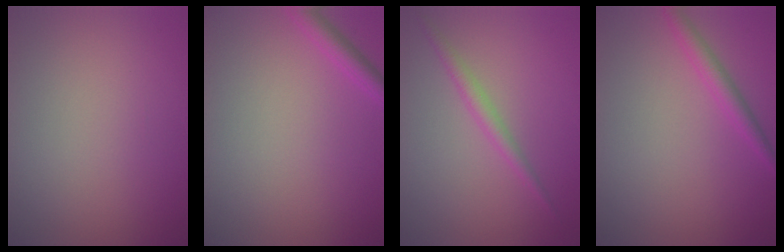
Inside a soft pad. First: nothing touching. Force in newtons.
{"total": 1.9, "press": 1.9, "slide": 0.1}
{"total": 1.7, "press": 1.7, "slide": 0.1}
{"total": 1.9, "press": 1.9, "slide": 0.1}